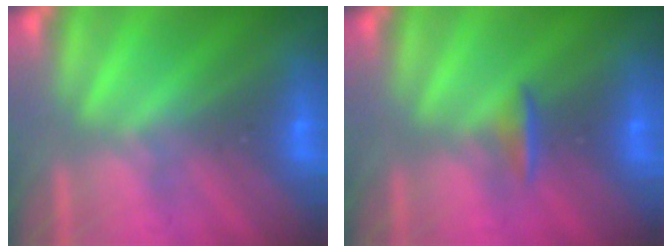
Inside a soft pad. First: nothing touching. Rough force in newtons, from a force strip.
{"total": 1.5}